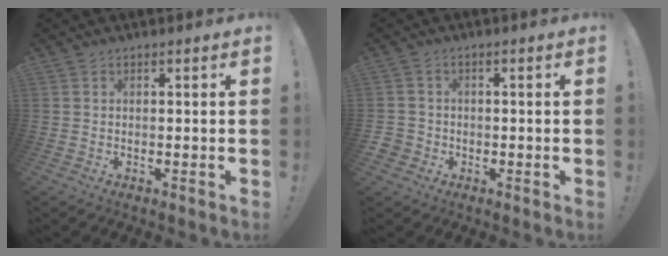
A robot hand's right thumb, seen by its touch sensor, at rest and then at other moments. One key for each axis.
{"total": 3.2, "fx": -0.7, "fy": 3.0, "fz": 0.9, "tx": -0.016, "ty": 0.004, "tz": -0.013}